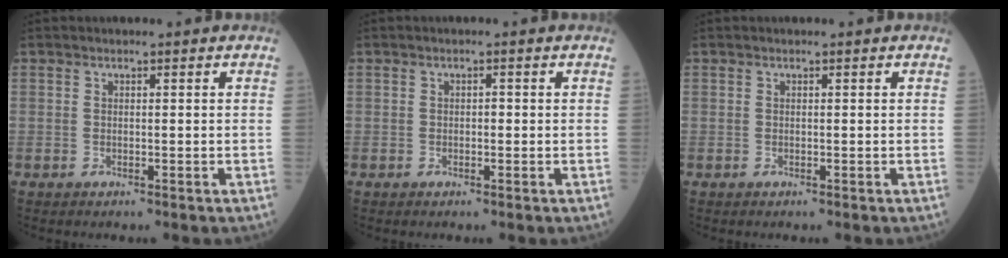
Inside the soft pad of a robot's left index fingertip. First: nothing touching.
{"total": 0.6, "force": [-0.2, 0.4, 0.4], "torque": [-0.005, -0.001, -0.005]}
{"total": 0.0}